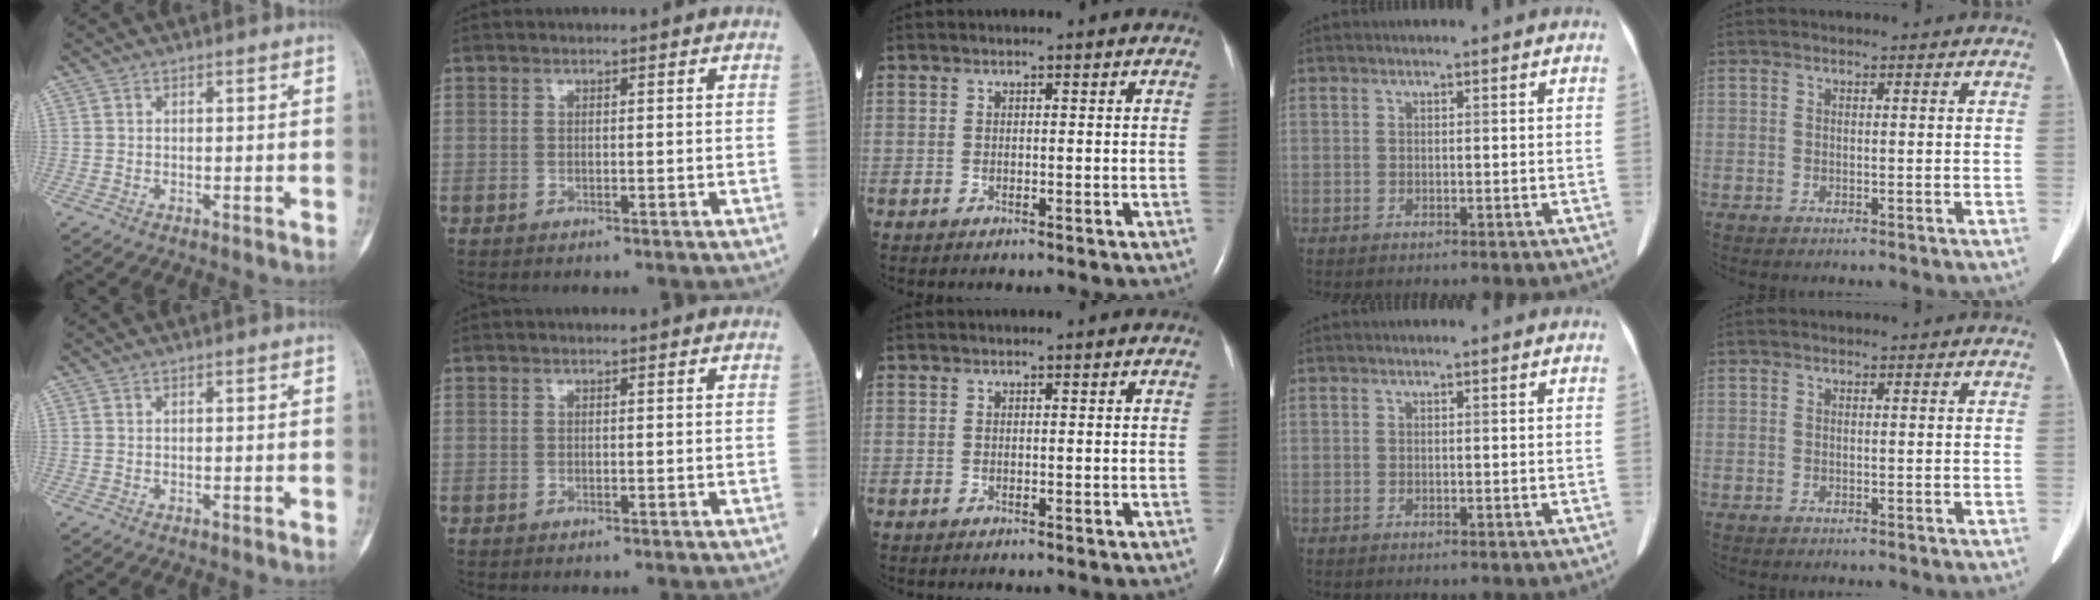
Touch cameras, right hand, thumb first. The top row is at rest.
{}